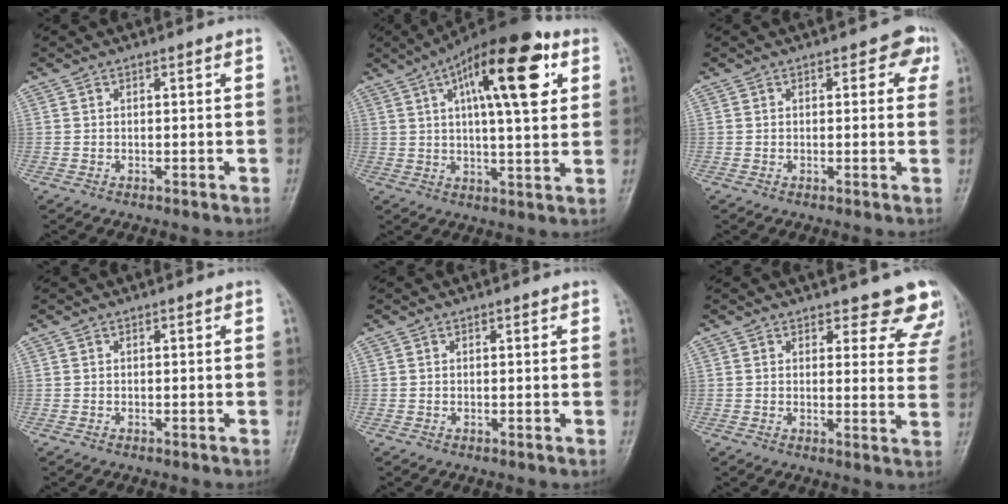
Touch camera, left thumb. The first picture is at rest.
{"total": 19.3, "force": [7.2, 6.5, 16.7], "torque": [-0.235, -0.001, 0.101]}
{"total": 3.8, "force": [1.5, 2.3, 2.6], "torque": [0.005, 0.000, 0.007]}
{"total": 0.0}
{"total": 0.8, "force": [0.5, 0.3, 0.5], "torque": [-0.006, -0.001, 0.005]}
{"total": 10.1, "force": [8.9, 3.9, 2.8], "torque": [0.024, -0.053, 0.076]}